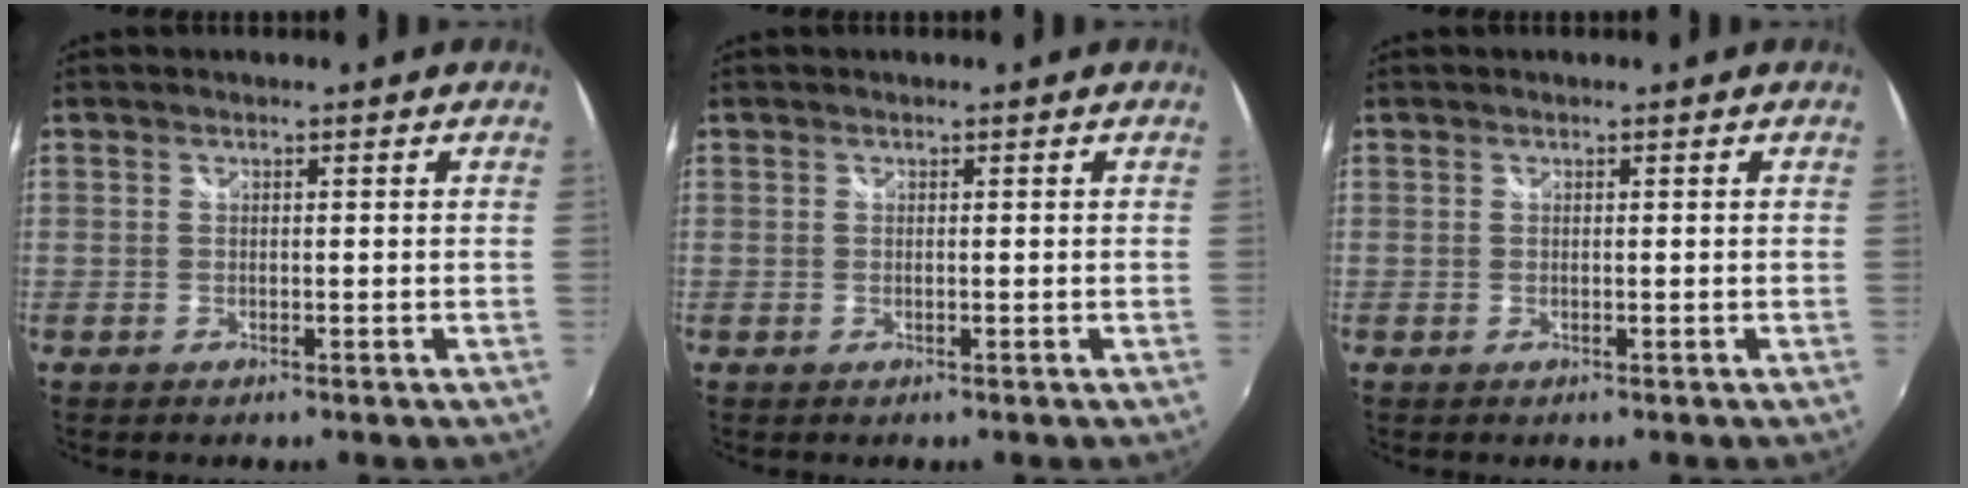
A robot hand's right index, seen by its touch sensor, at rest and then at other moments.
{"total": 0.0}
{"total": 0.0}